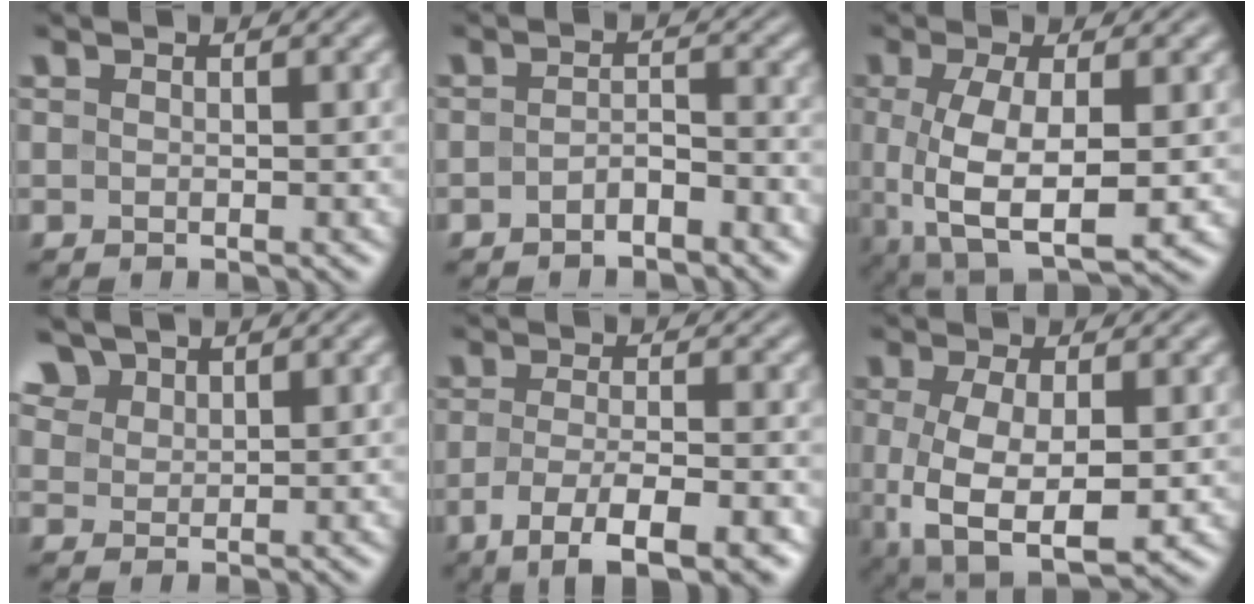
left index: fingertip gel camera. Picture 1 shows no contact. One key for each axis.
{"total": 2.1, "fx": -1.3, "fy": 0.7, "fz": 1.4, "tx": -0.027, "ty": 0.007, "tz": -0.026}
{"total": 7.4, "fx": -0.6, "fy": 3.0, "fz": 6.8, "tx": -0.142, "ty": -0.012, "tz": -0.004}
{"total": 3.4, "fx": 2.6, "fy": 1.9, "fz": 1.1, "tx": -0.037, "ty": -0.002, "tz": 0.063}
{"total": 6.5, "fx": -3.4, "fy": 1.7, "fz": 5.3, "tx": -0.094, "ty": -0.003, "tz": -0.058}
{"total": 7.4, "fx": -1.0, "fy": 3.3, "fz": 6.6, "tx": -0.138, "ty": -0.018, "tz": -0.010}